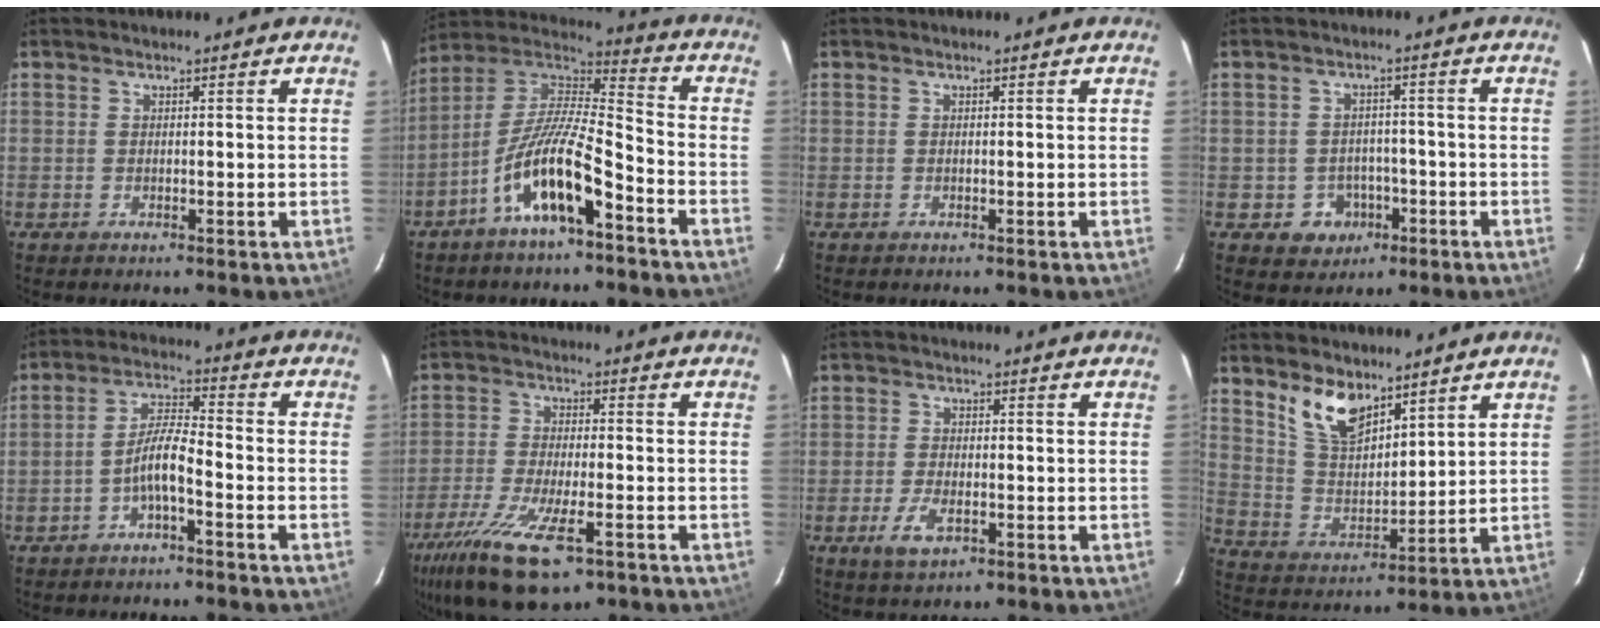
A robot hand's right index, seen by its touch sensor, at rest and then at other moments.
{"total": 14.3, "force": [-8.0, 3.1, 11.5], "torque": [-0.219, 0.000, -0.151]}
{"total": 0.0}
{"total": 5.8, "force": [-2.4, 5.2, 1.0], "torque": [-0.033, 0.019, -0.017]}
{"total": 5.2, "force": [-2.9, 0.6, 4.3], "torque": [-0.096, 0.015, -0.054]}
{"total": 15.7, "force": [-9.4, 5.1, 11.5], "torque": [-0.246, -0.051, -0.171]}
{"total": 5.0, "force": [-2.3, 2.3, 3.8], "torque": [-0.088, -0.007, -0.041]}
{"total": 10.5, "force": [7.3, 4.9, 5.7], "torque": [-0.108, 0.005, 0.148]}